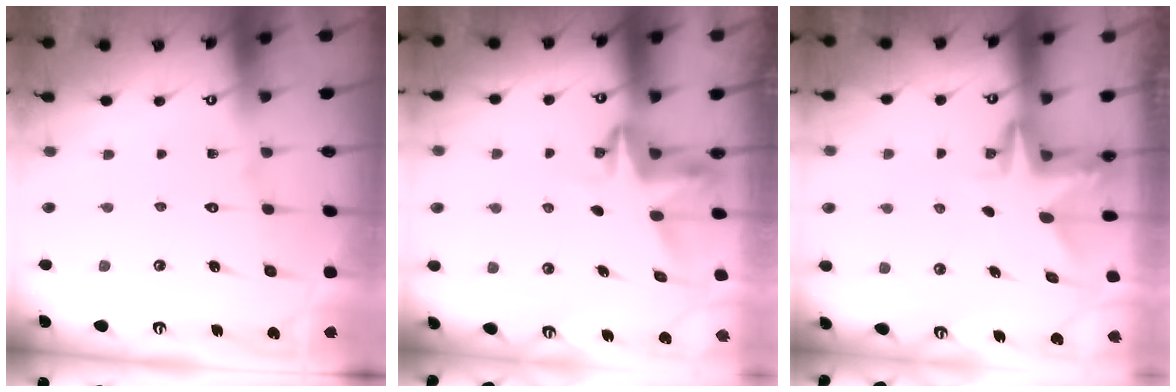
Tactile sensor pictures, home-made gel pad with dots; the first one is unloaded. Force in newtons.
{"total": 3.7, "press": 3.6, "slide": 0.3}
{"total": 3.0, "press": 3.0, "slide": 0.2}